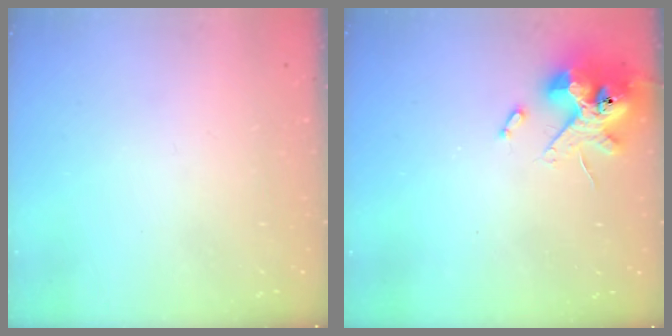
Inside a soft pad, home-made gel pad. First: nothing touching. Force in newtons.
{"total": 12.6, "press": 12.5, "slide": 1.7}